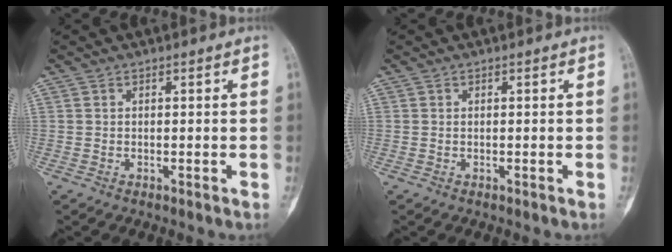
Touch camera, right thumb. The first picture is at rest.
{"total": 0.0}